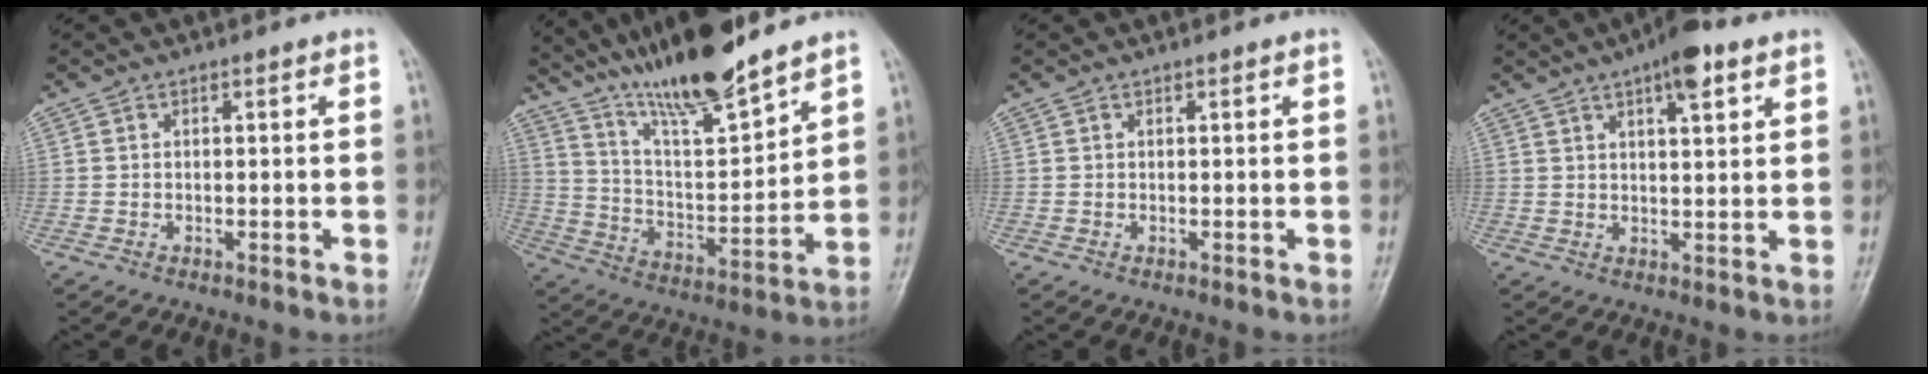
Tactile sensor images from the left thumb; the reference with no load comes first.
{"total": 16.4, "force": [13.6, 2.0, 9.0], "torque": [-0.140, -0.071, 0.251]}
{"total": 0.0}
{"total": 7.7, "force": [4.3, 2.4, 5.9], "torque": [-0.078, -0.010, 0.061]}